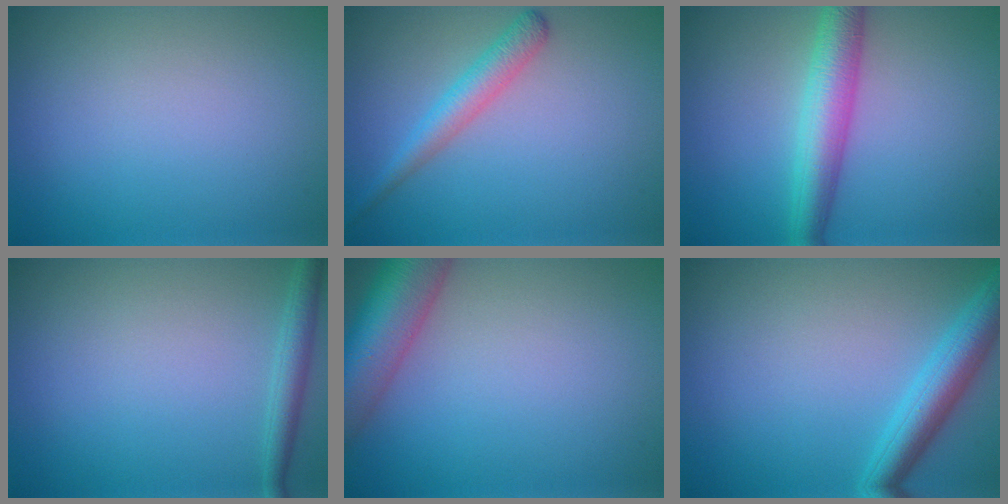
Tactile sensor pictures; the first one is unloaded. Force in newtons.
{"total": 2.7, "press": 2.7, "slide": 0.1}
{"total": 4.9, "press": 4.9, "slide": 0.1}
{"total": 1.9, "press": 1.9, "slide": 0.1}
{"total": 8.1, "press": 8.1, "slide": 0.4}
{"total": 4.3, "press": 4.3, "slide": 0.3}